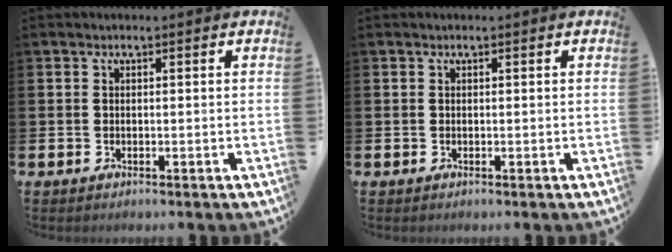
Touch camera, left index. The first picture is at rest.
{"total": 0.0}